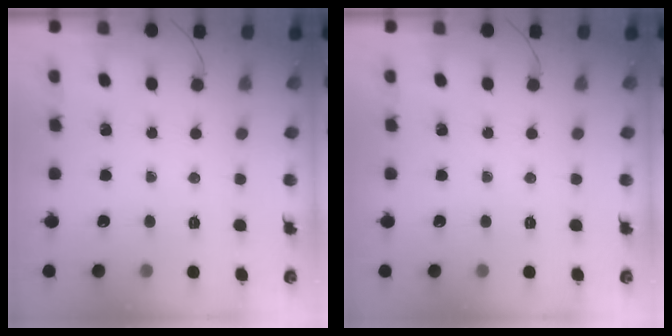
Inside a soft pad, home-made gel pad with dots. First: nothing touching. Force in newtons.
{"total": 0.0}